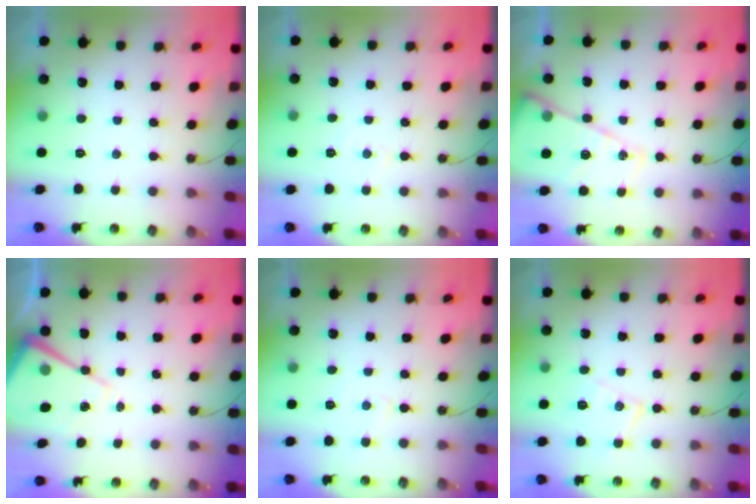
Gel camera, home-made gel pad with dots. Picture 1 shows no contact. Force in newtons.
{"total": 4.4, "press": 4.3, "slide": 0.7}
{"total": 15.8, "press": 15.8, "slide": 1.5}
{"total": 11.5, "press": 11.4, "slide": 1.1}
{"total": 4.2, "press": 4.2, "slide": 0.5}
{"total": 9.7, "press": 9.7, "slide": 0.7}